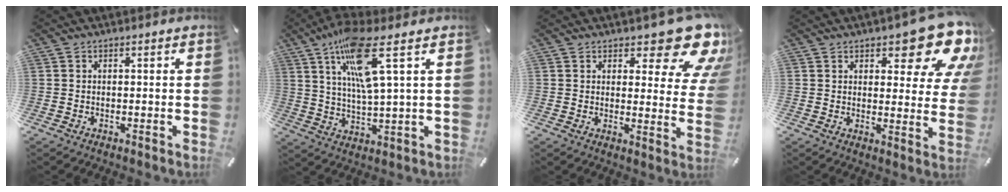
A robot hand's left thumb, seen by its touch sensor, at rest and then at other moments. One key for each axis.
{"total": 14.5, "fx": 7.0, "fy": 2.2, "fz": 12.4, "tx": -0.247, "ty": -0.016, "tz": 0.111}
{"total": 13.6, "fx": 9.0, "fy": 5.5, "fz": 8.5, "tx": -0.087, "ty": -0.077, "tz": 0.151}
{"total": 13.8, "fx": 8.9, "fy": 5.3, "fz": 9.1, "tx": -0.104, "ty": -0.068, "tz": 0.150}